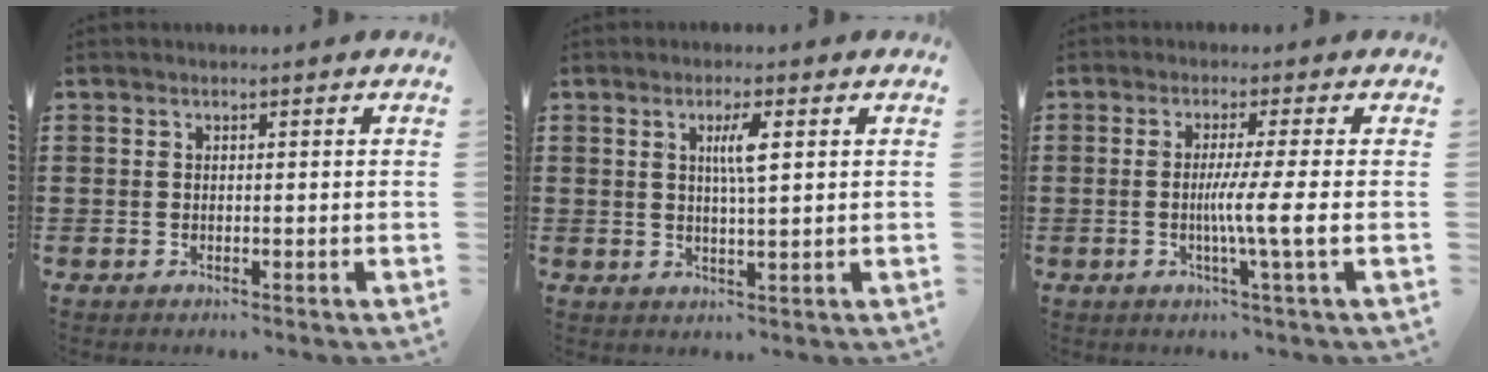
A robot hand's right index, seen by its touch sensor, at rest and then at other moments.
{"total": 3.9, "force": [1.1, 0.5, 3.7], "torque": [-0.076, 0.003, 0.015]}
{"total": 6.2, "force": [-0.8, -0.8, 6.1], "torque": [-0.107, -0.014, -0.017]}